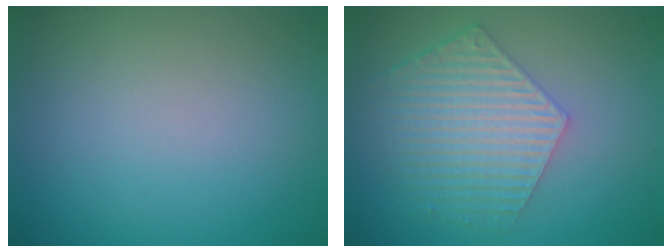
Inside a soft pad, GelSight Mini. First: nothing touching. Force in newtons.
{"total": 5.9, "press": 4.4, "slide": 4.0}